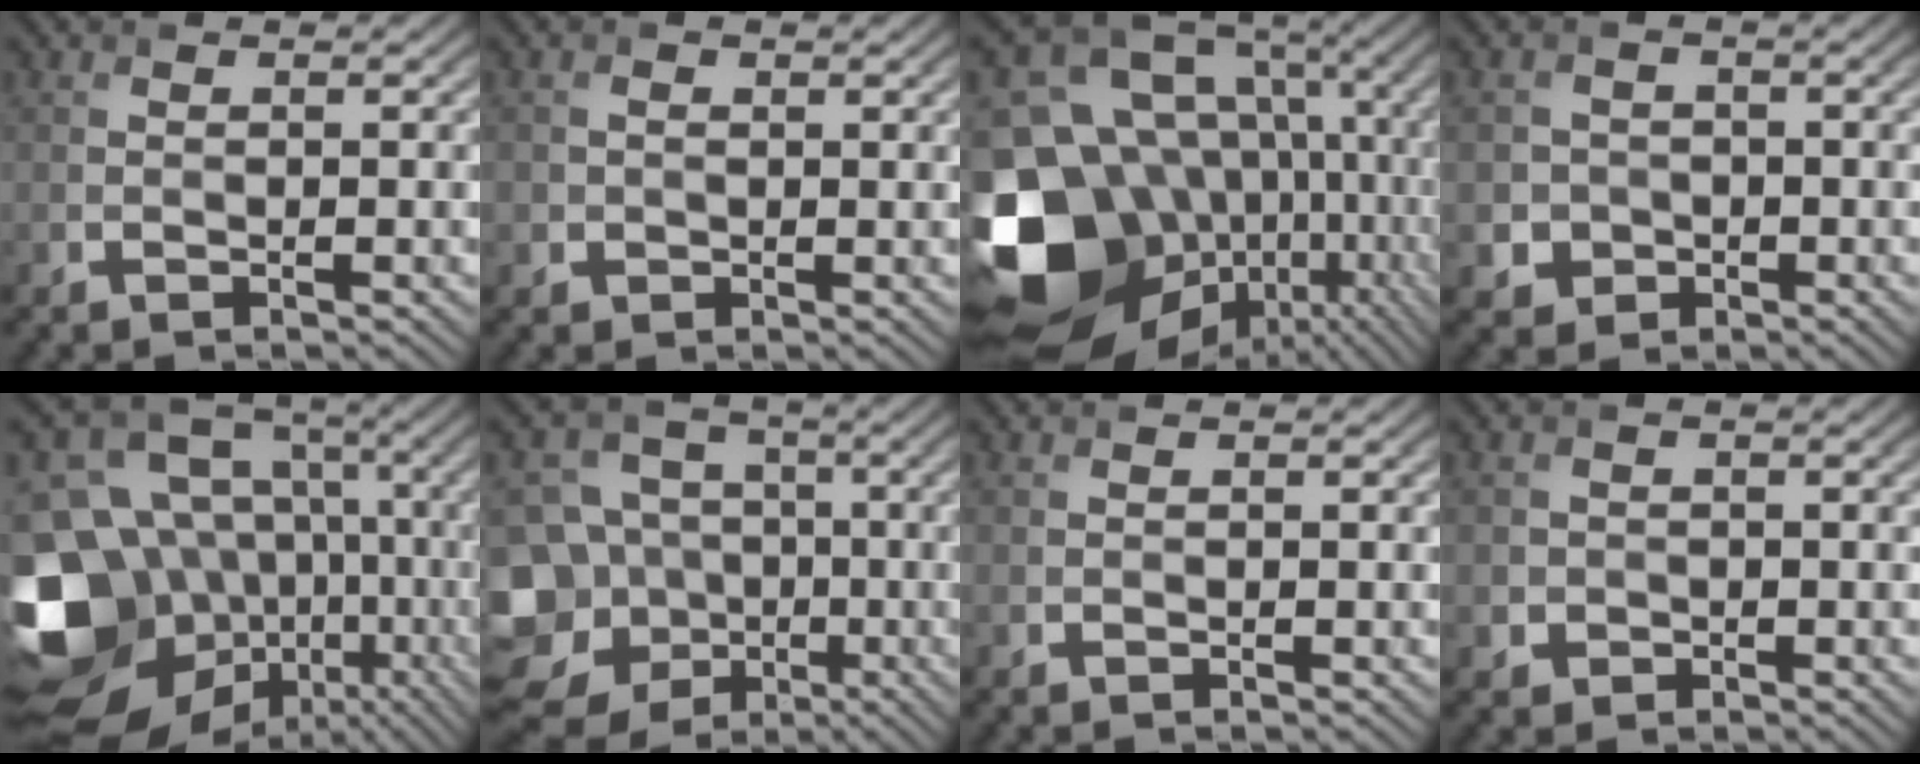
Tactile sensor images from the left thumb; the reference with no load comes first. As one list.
[{"total": 1.4, "force": [0.0, 1.3, 0.4], "torque": [-0.016, -0.005, -0.006]}, {"total": 21.7, "force": [-5.8, 17.0, 12.2], "torque": [-0.291, -0.030, -0.060]}, {"total": 3.5, "force": [-1.0, 3.3, 0.6], "torque": [-0.011, -0.005, -0.034]}, {"total": 19.4, "force": [-4.8, 15.3, 10.9], "torque": [-0.274, -0.024, -0.052]}, {"total": 16.8, "force": [-6.7, 14.1, 6.1], "torque": [-0.188, -0.009, -0.117]}, {"total": 0.0}, {"total": 1.6, "force": [-0.5, 1.5, 0.1], "torque": [-0.004, -0.005, -0.012]}]